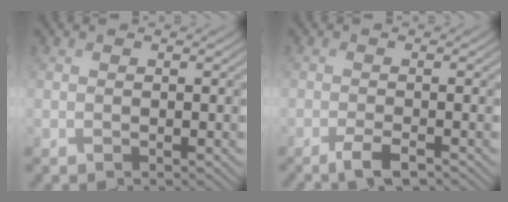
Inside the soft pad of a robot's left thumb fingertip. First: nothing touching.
{"total": 2.7, "force": [-2.0, 1.0, 1.6], "torque": [-0.023, 0.003, -0.041]}